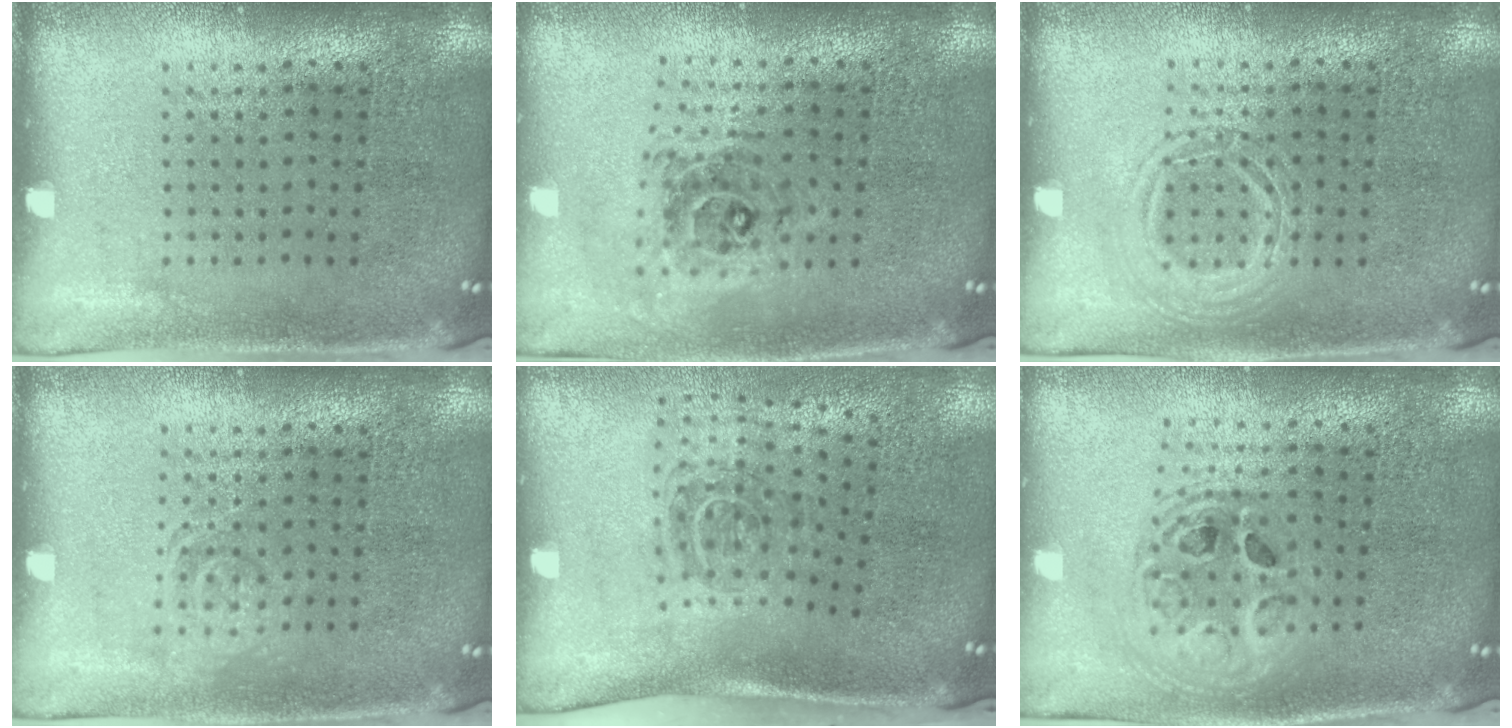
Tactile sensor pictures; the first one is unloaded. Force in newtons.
{"total": 0.8, "press": 0.8, "slide": 0.2}
{"total": 2.0, "press": 2.0, "slide": 0.3}
{"total": 1.4, "press": 1.4, "slide": 0.2}
{"total": 1.9, "press": 1.2, "slide": 1.5}
{"total": 1.8, "press": 1.5, "slide": 1.0}